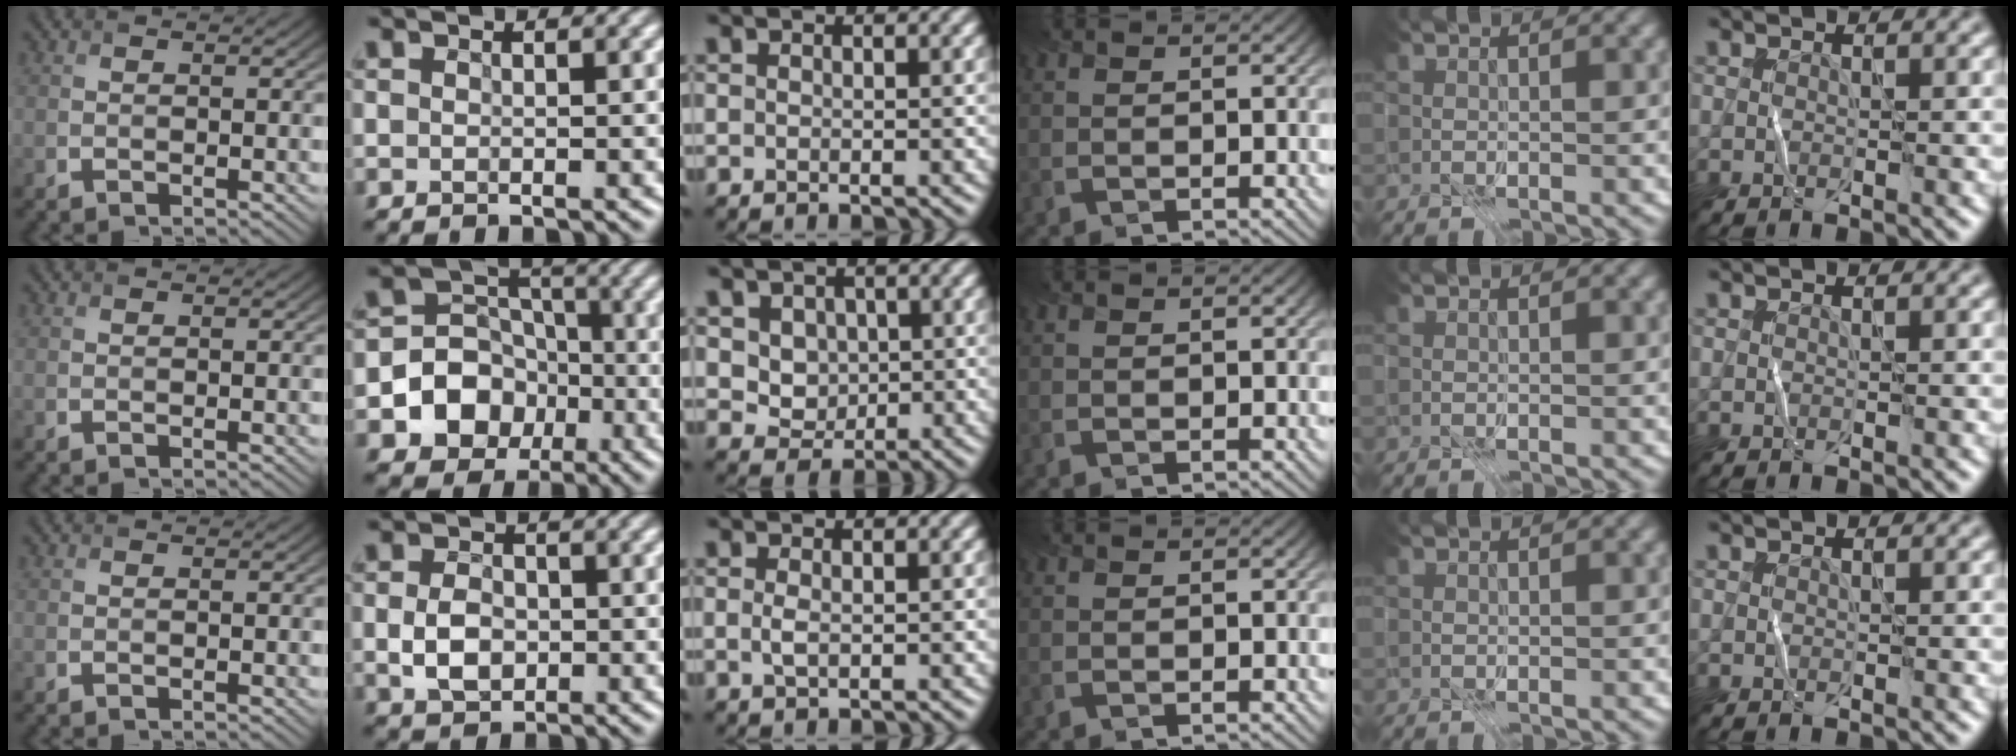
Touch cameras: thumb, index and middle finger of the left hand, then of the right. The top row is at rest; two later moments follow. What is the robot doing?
{"motion": "fold", "object": "file"}